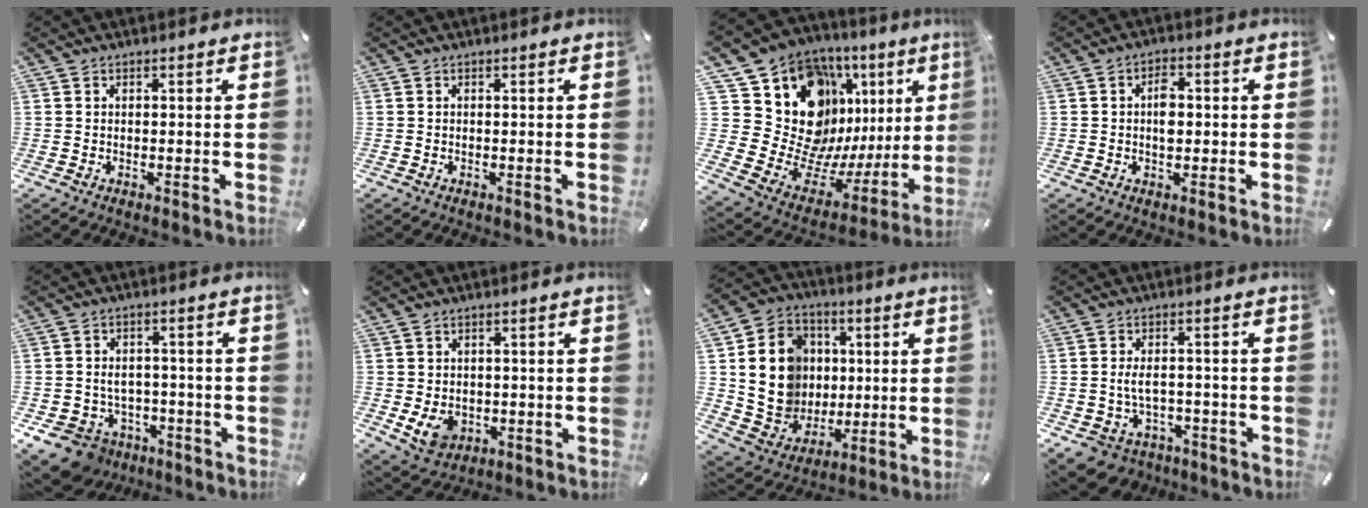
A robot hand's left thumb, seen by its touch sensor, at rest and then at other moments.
{"total": 0.0}
{"total": 20.1, "force": [8.3, 14.1, 11.8], "torque": [-0.161, -0.113, 0.183]}
{"total": 4.4, "force": [0.2, 2.7, 3.5], "torque": [-0.045, -0.002, -0.002]}
{"total": 9.1, "force": [-4.4, 7.3, 3.0], "torque": [-0.081, 0.025, -0.075]}
{"total": 6.1, "force": [-1.0, 5.1, 3.2], "torque": [-0.066, -0.002, -0.019]}
{"total": 17.0, "force": [2.1, 15.3, 7.2], "torque": [-0.142, -0.001, 0.053]}
{"total": 7.0, "force": [-1.8, 5.5, 3.9], "torque": [-0.098, 0.013, -0.032]}